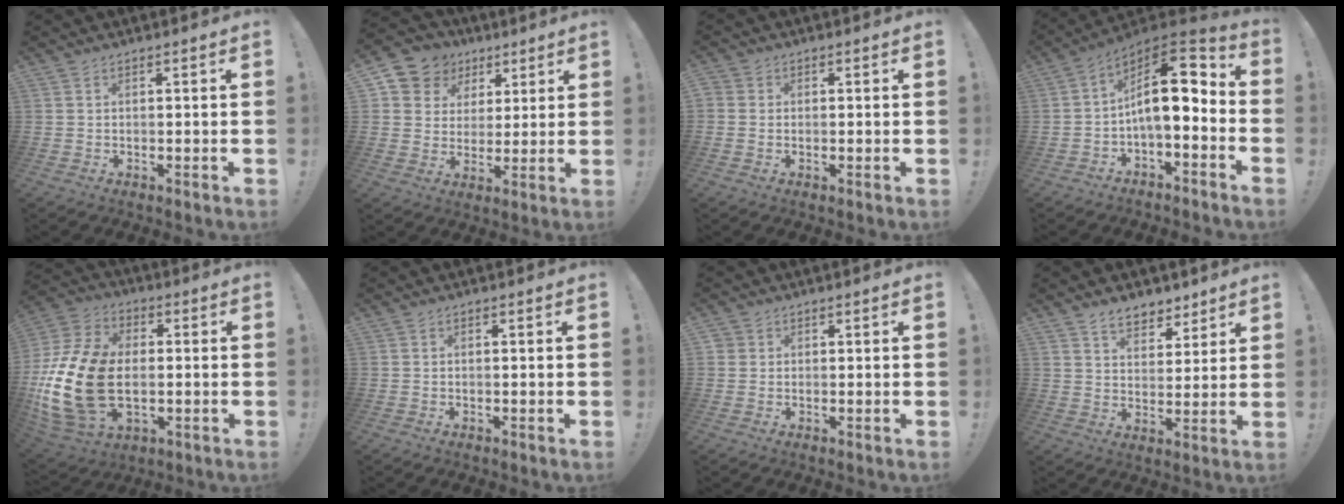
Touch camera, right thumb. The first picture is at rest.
{"total": 9.4, "force": [4.4, 8.0, 2.0], "torque": [-0.034, -0.030, 0.090]}
{"total": 1.1, "force": [0.0, 1.0, 0.4], "torque": [-0.012, 0.007, 0.001]}
{"total": 14.0, "force": [1.8, 6.3, 12.3], "torque": [-0.197, -0.009, 0.031]}
{"total": 22.5, "force": [-2.8, 15.4, 16.2], "torque": [-0.318, 0.028, -0.038]}
{"total": 0.0}
{"total": 1.6, "force": [0.6, 1.4, 0.4], "torque": [-0.004, -0.001, 0.009]}
{"total": 7.8, "force": [5.9, 4.5, 2.4], "torque": [-0.028, -0.040, 0.110]}